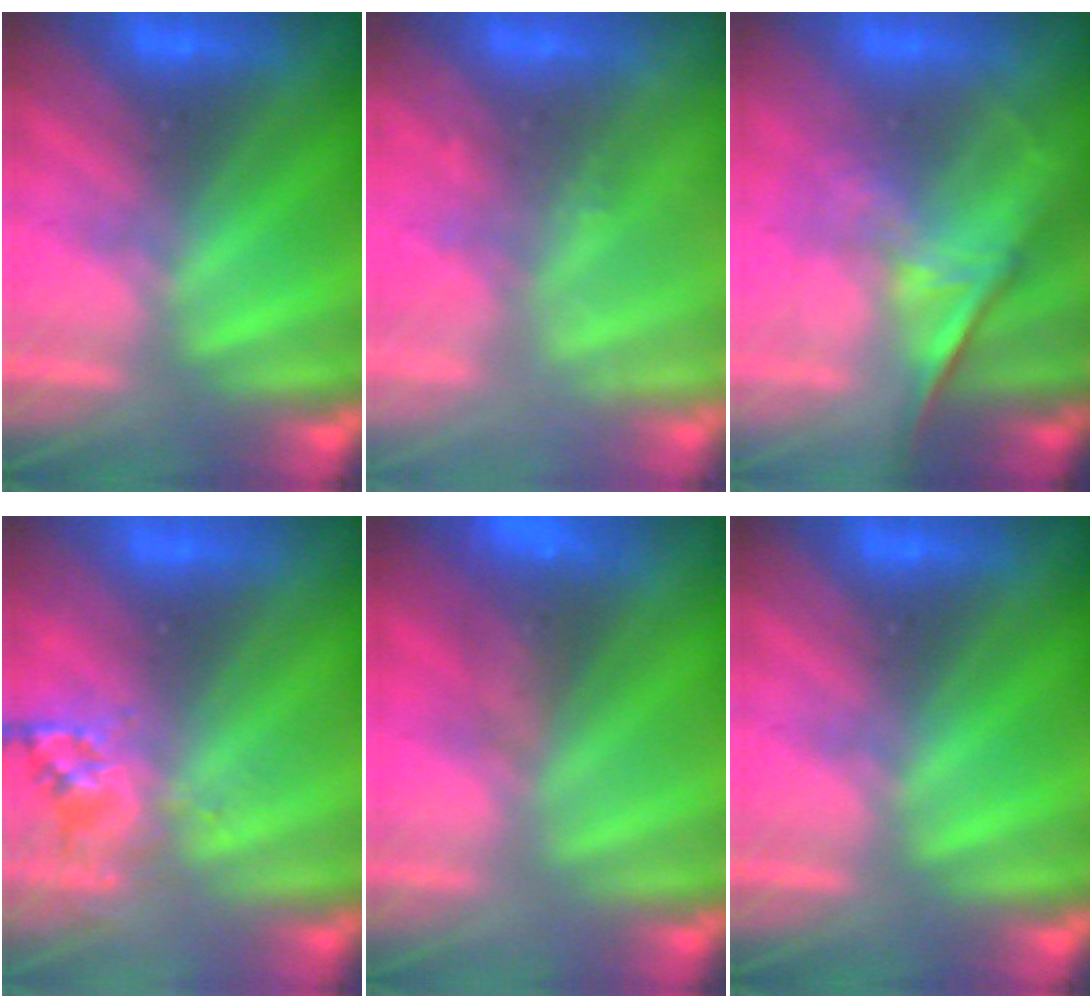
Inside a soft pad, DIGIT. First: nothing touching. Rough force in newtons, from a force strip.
{"total": 2.3}
{"total": 1.1}
{"total": 2.5}
{"total": 7.2}
{"total": 0.0}